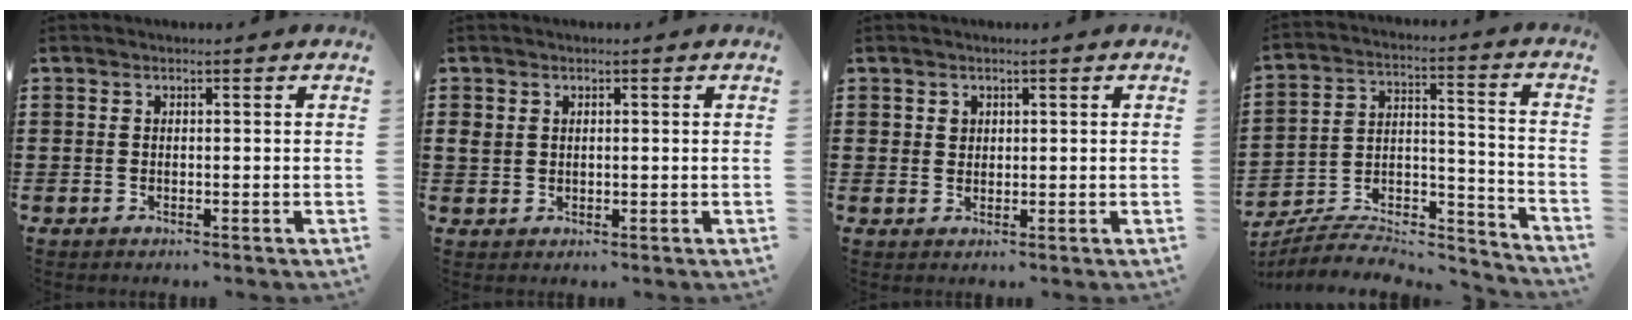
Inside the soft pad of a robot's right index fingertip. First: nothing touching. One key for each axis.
{"total": 1.5, "fx": 0.8, "fy": 1.1, "fz": 0.6, "tx": -0.014, "ty": 0.006, "tz": 0.015}
{"total": 1.3, "fx": 0.7, "fy": 1.0, "fz": 0.4, "tx": -0.002, "ty": -0.002, "tz": 0.013}
{"total": 6.8, "fx": -6.1, "fy": 2.1, "fz": 2.2, "tx": -0.036, "ty": 0.005, "tz": -0.119}